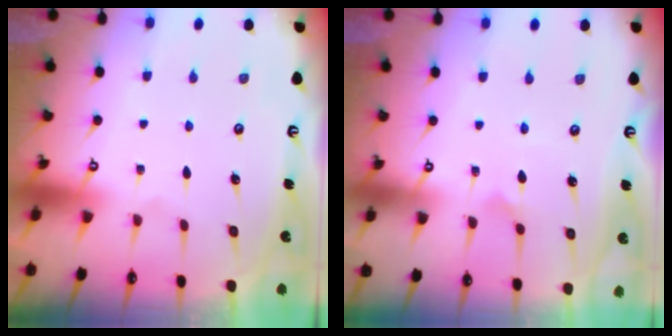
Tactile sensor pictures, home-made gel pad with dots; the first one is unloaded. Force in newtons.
{"total": 3.3, "press": 3.3, "slide": 0.5}